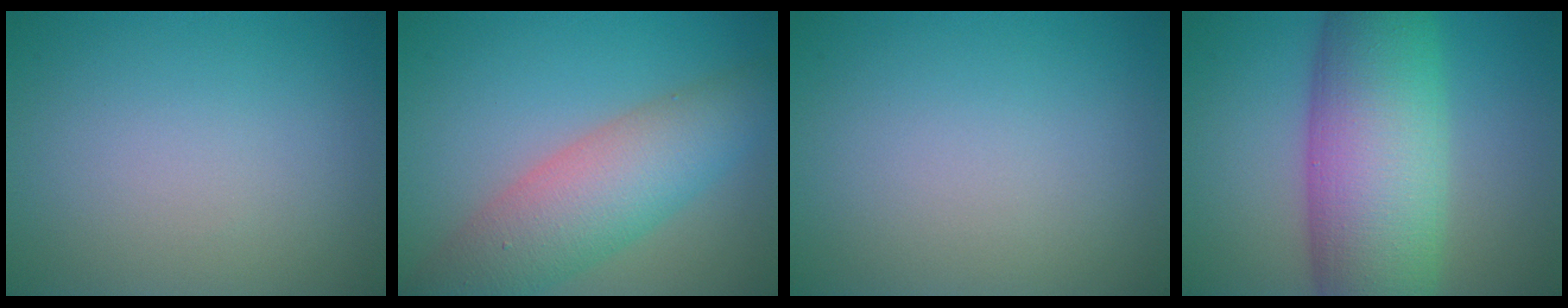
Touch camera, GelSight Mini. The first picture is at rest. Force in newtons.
{"total": 7.3, "press": 7.3, "slide": 0.3}
{"total": 0.0}
{"total": 12.3, "press": 12.3, "slide": 0.4}